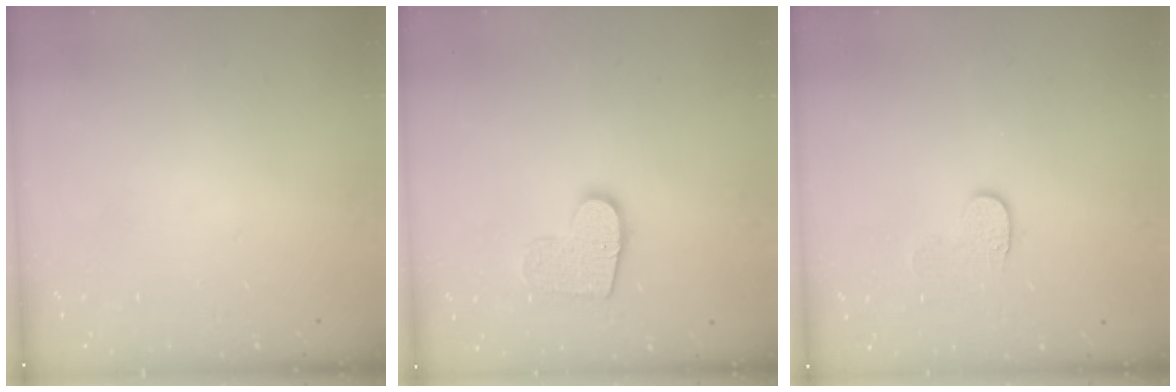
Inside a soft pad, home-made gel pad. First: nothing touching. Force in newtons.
{"total": 11.3, "press": 11.3, "slide": 0.7}
{"total": 5.8, "press": 5.8, "slide": 0.5}